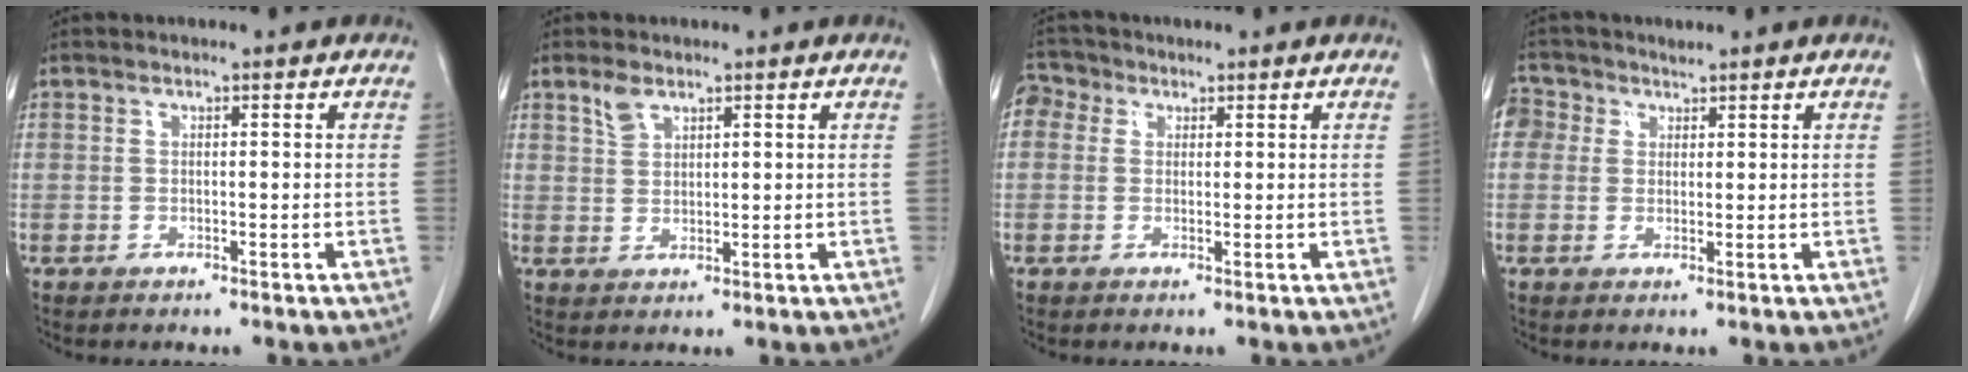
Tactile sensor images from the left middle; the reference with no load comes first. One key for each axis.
{"total": 2.6, "fx": 1.9, "fy": 1.3, "fz": 1.3, "tx": -0.029, "ty": 0.003, "tz": 0.041}
{"total": 3.3, "fx": 1.5, "fy": 2.8, "fz": 0.9, "tx": -0.022, "ty": 0.014, "tz": 0.025}
{"total": 3.3, "fx": 1.7, "fy": 2.8, "fz": 0.5, "tx": -0.010, "ty": 0.016, "tz": 0.030}